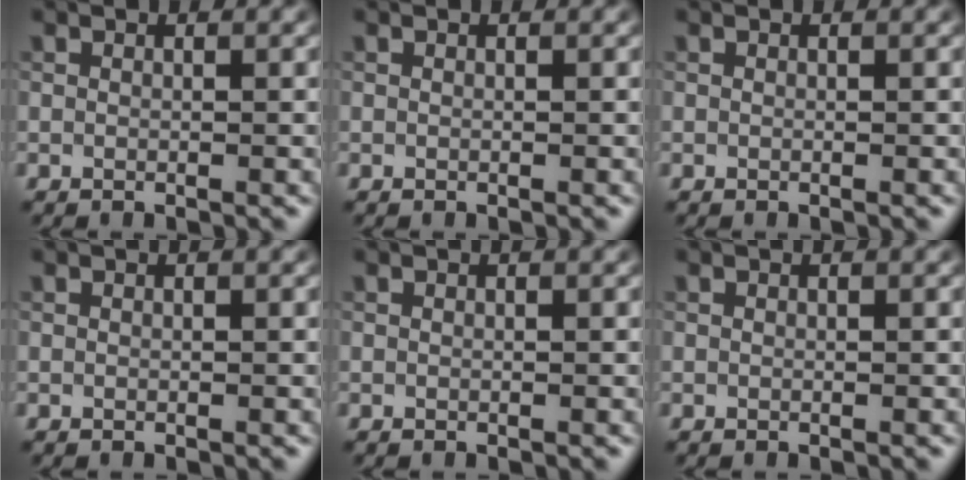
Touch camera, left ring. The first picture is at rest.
{"total": 0.0}
{"total": 0.0}
{"total": 0.0}
{"total": 0.0}
{"total": 0.0}